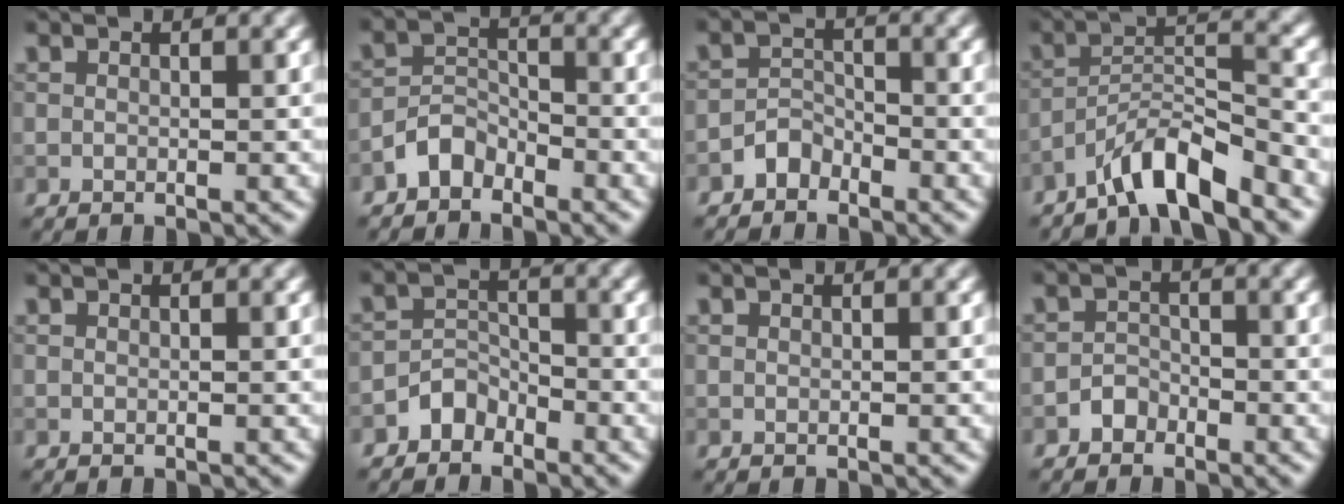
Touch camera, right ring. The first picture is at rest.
{"total": 2.5, "force": [-2.1, 1.2, 0.8], "torque": [-0.010, 0.014, -0.044]}
{"total": 2.0, "force": [-1.6, 1.0, 0.5], "torque": [-0.005, 0.013, -0.033]}
{"total": 6.1, "force": [-4.8, 0.8, 3.6], "torque": [-0.057, 0.011, -0.091]}
{"total": 0.0}
{"total": 2.3, "force": [-1.8, 1.3, 0.4], "torque": [-0.001, 0.014, -0.037]}
{"total": 0.0}
{"total": 1.5, "force": [-1.1, 0.9, 0.2], "torque": [-0.001, 0.010, -0.021]}